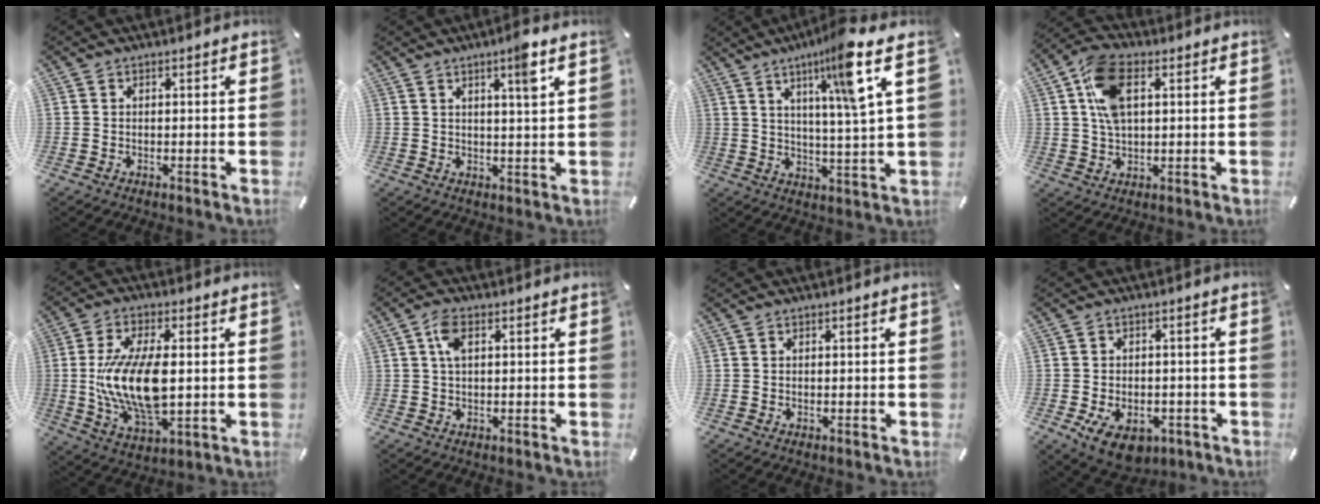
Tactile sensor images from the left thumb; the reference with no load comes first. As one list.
[{"total": 5.6, "force": [3.1, 0.1, 4.6], "torque": [-0.082, -0.007, 0.045]}, {"total": 13.3, "force": [7.6, -0.1, 10.9], "torque": [-0.185, -0.035, 0.112]}, {"total": 10.2, "force": [2.7, 5.9, 7.9], "torque": [-0.169, 0.003, 0.048]}, {"total": 16.2, "force": [0.3, 7.7, 14.3], "torque": [-0.303, -0.018, 0.002]}, {"total": 3.9, "force": [1.1, 1.8, 3.3], "torque": [-0.072, 0.009, 0.017]}, {"total": 0.0}, {"total": 7.9, "force": [-3.1, 5.3, 4.9], "torque": [-0.084, 0.012, -0.051]}]